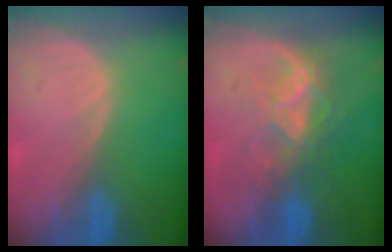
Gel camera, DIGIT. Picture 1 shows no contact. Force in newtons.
{"total": 6.7, "press": 6.0, "slide": 3.0}